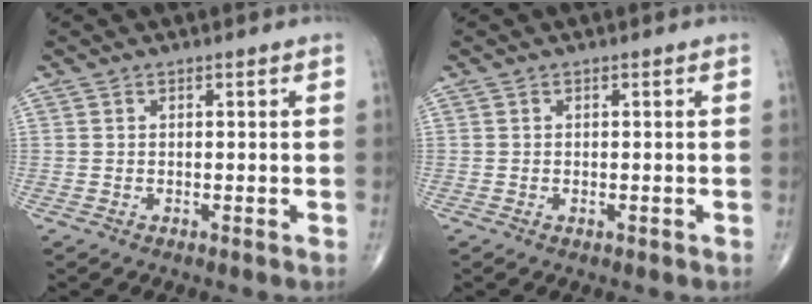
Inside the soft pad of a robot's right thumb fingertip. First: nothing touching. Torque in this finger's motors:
{"motor_torque": [-0.09, -0.07, -0.29, -0.20, -0.01]}